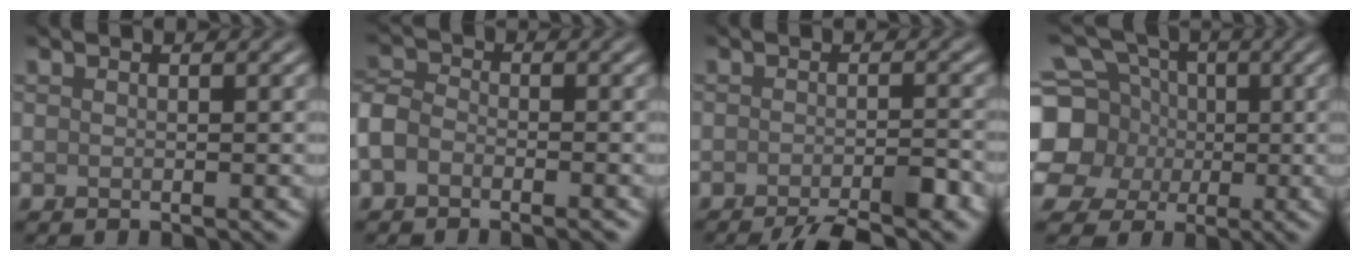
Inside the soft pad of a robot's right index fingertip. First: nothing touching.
{"total": 4.1, "force": [-2.4, 2.5, 2.2], "torque": [-0.043, 0.006, -0.059]}
{"total": 5.0, "force": [-3.7, 0.9, 3.2], "torque": [-0.042, 0.002, -0.058]}
{"total": 12.8, "force": [1.3, 11.3, 5.8], "torque": [-0.158, 0.025, -0.003]}